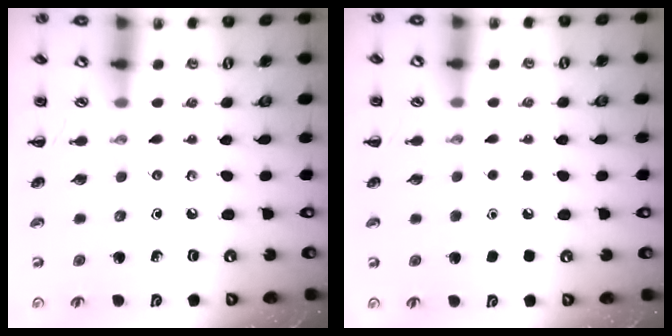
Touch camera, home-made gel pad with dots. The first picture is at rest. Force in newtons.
{"total": 1.6, "press": 1.6, "slide": 0.1}